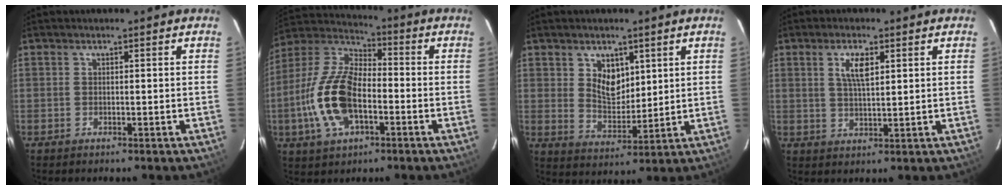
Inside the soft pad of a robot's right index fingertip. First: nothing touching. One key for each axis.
{"total": 16.4, "fx": -4.4, "fy": 8.4, "fz": 13.4, "tx": -0.292, "ty": 0.003, "tz": -0.085}
{"total": 7.0, "fx": 3.0, "fy": 4.7, "fz": 4.2, "tx": -0.068, "ty": -0.001, "tz": 0.063}
{"total": 4.9, "fx": 1.9, "fy": 1.7, "fz": 4.2, "tx": -0.077, "ty": 0.003, "tz": 0.037}